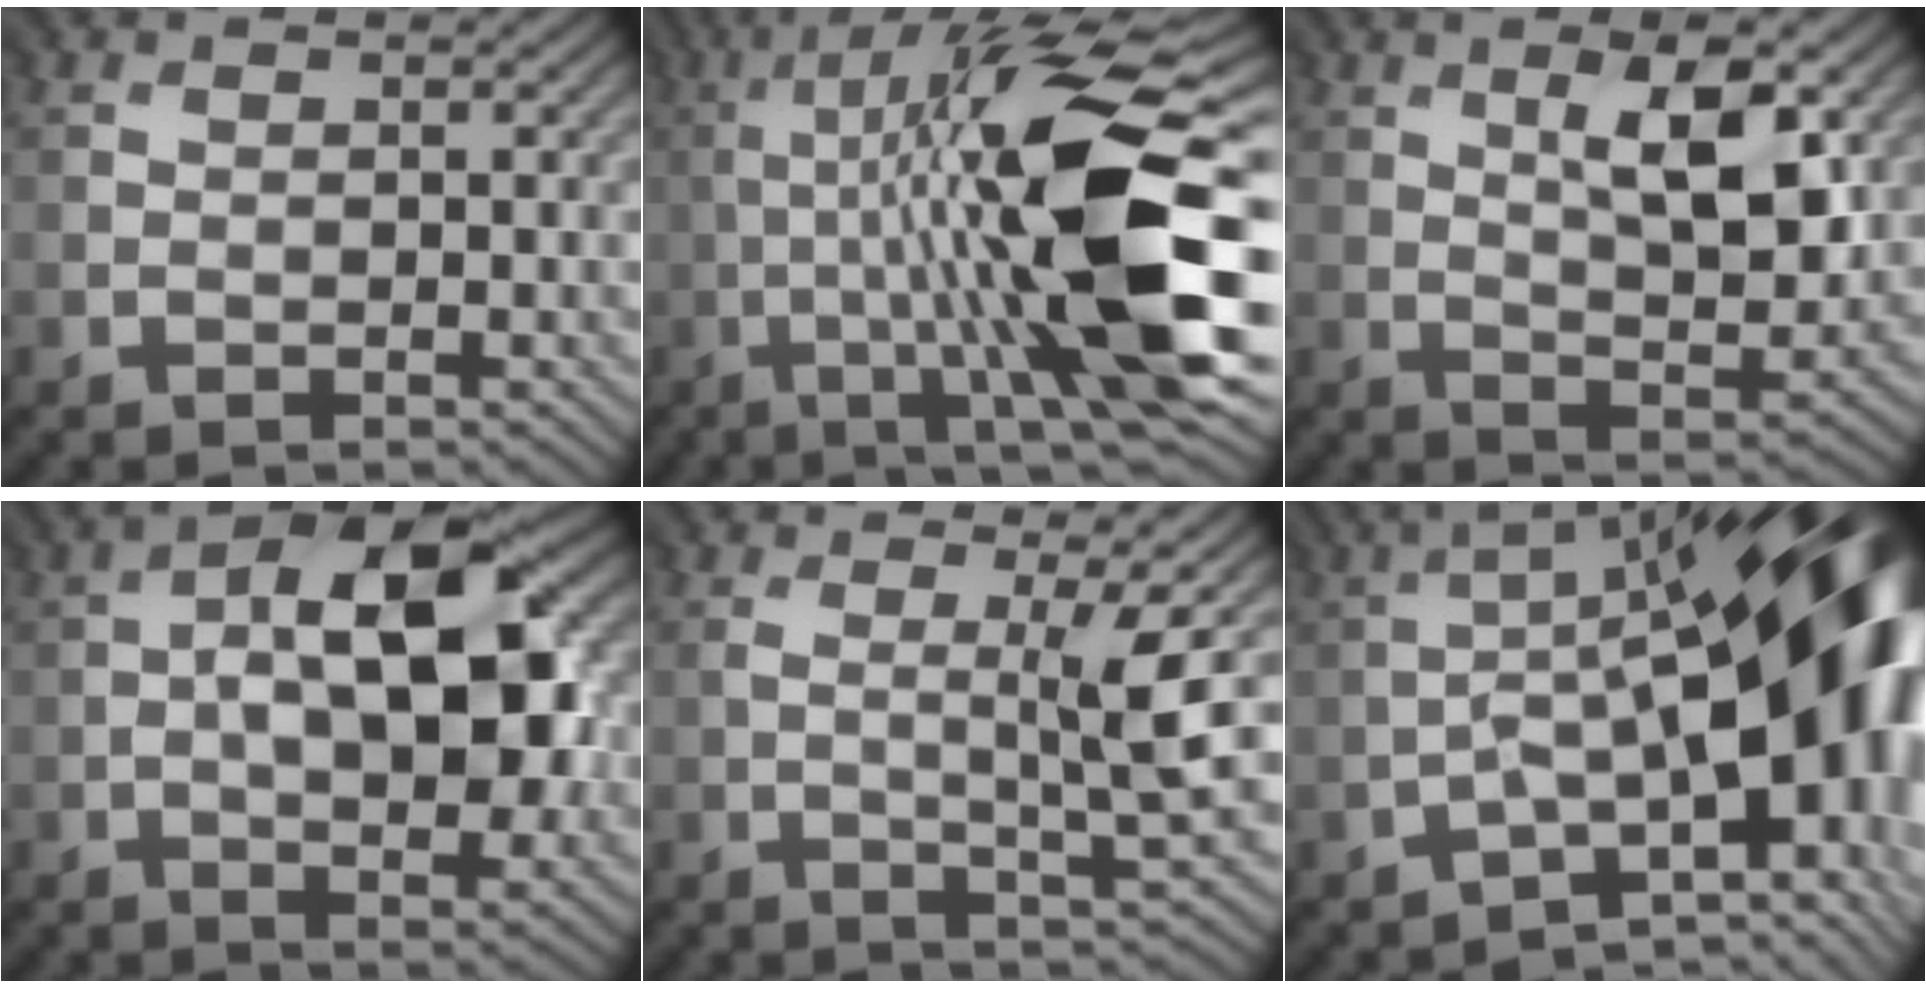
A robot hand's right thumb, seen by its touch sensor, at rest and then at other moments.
{"total": 16.9, "force": [-1.0, 3.0, 16.6], "torque": [-0.256, 0.023, -0.008]}
{"total": 8.0, "force": [3.0, 2.8, 6.9], "torque": [-0.122, -0.007, 0.056]}
{"total": 14.2, "force": [0.4, 7.1, 12.3], "torque": [-0.178, 0.016, 0.001]}
{"total": 4.0, "force": [0.2, -0.1, 4.0], "torque": [-0.073, 0.003, 0.007]}
{"total": 18.5, "force": [-2.3, 7.7, 16.6], "torque": [-0.223, -0.002, -0.029]}